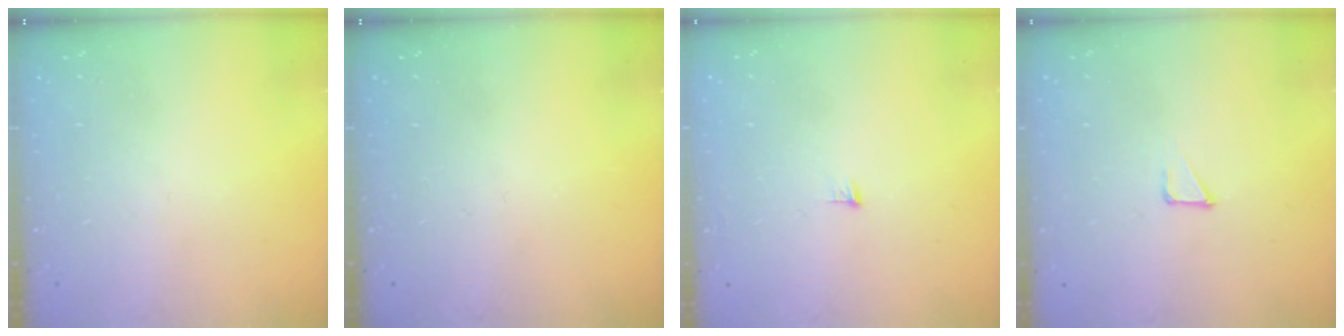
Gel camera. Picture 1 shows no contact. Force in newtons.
{"total": 0.0}
{"total": 3.6, "press": 3.5, "slide": 0.3}
{"total": 2.9, "press": 2.9, "slide": 0.3}